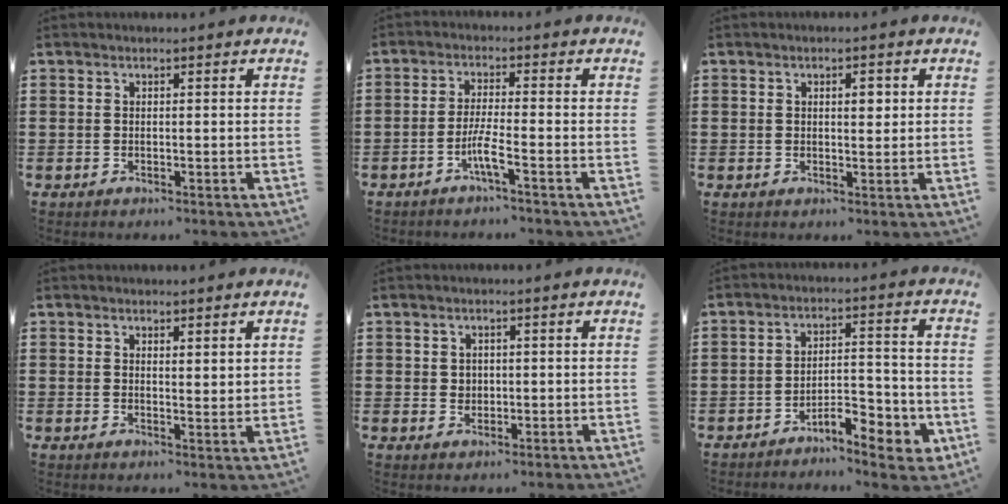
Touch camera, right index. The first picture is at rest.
{"total": 4.2, "force": [-2.3, 0.1, 3.5], "torque": [-0.075, -0.009, -0.046]}
{"total": 2.4, "force": [0.5, 0.9, 2.1], "torque": [-0.033, 0.004, 0.005]}
{"total": 1.7, "force": [1.6, 0.4, 0.3], "torque": [-0.010, 0.005, 0.031]}
{"total": 1.5, "force": [0.5, 1.3, 0.4], "torque": [-0.012, 0.007, 0.009]}
{"total": 6.5, "force": [-4.9, 2.2, 3.7], "torque": [-0.058, 0.012, -0.087]}